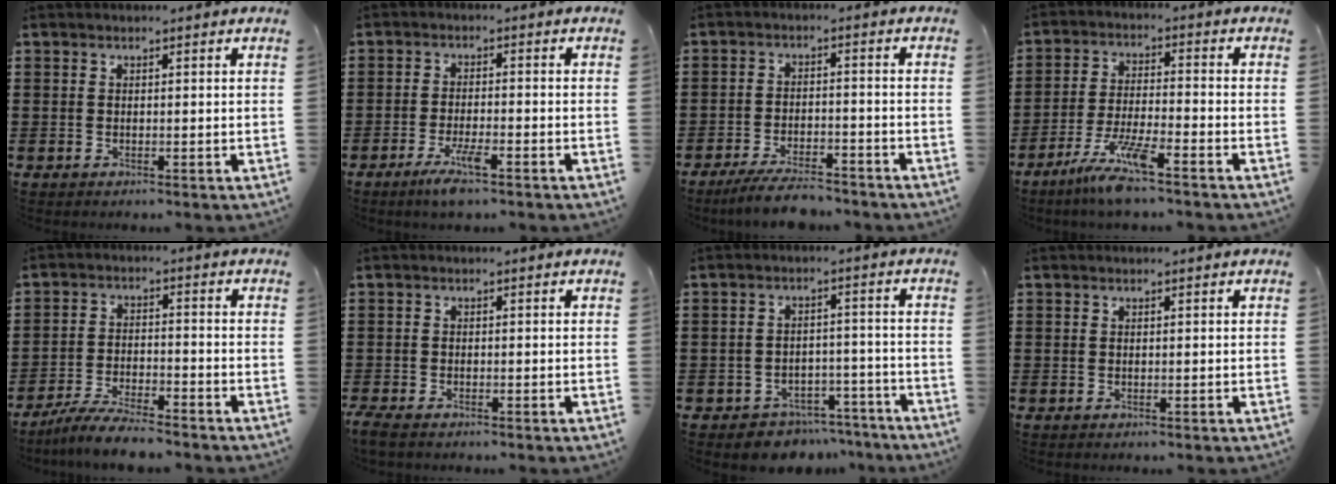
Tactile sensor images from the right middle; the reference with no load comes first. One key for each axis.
{"total": 4.4, "fx": -2.7, "fy": 0.5, "fz": 3.5, "tx": -0.076, "ty": -0.010, "tz": -0.051}
{"total": 5.3, "fx": -4.8, "fy": 0.6, "fz": 2.2, "tx": -0.038, "ty": -0.002, "tz": -0.092}
{"total": 7.5, "fx": -5.6, "fy": 0.3, "fz": 5.0, "tx": -0.104, "ty": -0.012, "tz": -0.106}
{"total": 5.8, "fx": -5.3, "fy": 0.3, "fz": 2.2, "tx": -0.047, "ty": -0.007, "tz": -0.104}
{"total": 1.5, "fx": -1.3, "fy": 0.4, "fz": 0.7, "tx": -0.028, "ty": -0.005, "tz": -0.030}
{"total": 4.0, "fx": -3.8, "fy": 1.2, "fz": 0.0, "tx": -0.007, "ty": 0.008, "tz": -0.080}
{"total": 0.0}